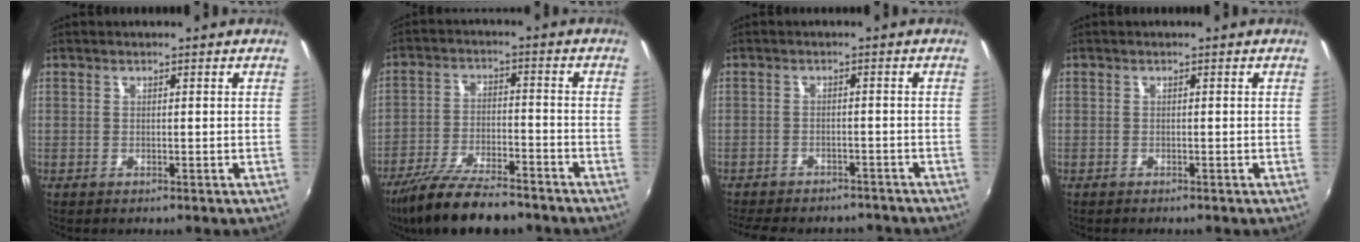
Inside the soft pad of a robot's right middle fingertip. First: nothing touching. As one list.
[{"total": 14.4, "force": [-11.9, 3.3, 7.5], "torque": [-0.163, -0.027, -0.205]}, {"total": 13.0, "force": [-11.1, 4.7, 5.0], "torque": [-0.119, -0.012, -0.153]}, {"total": 0.6, "force": [-0.5, 0.2, 0.2], "torque": [-0.004, -0.001, -0.010]}]